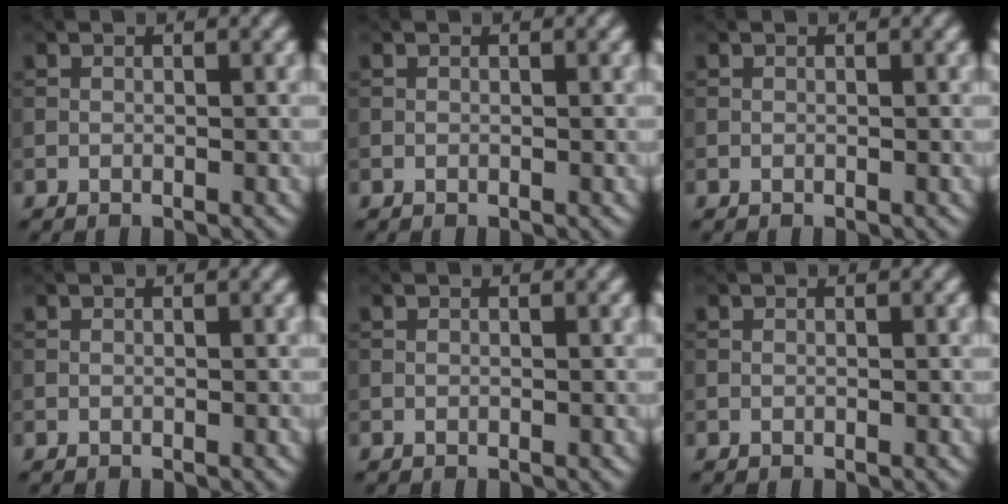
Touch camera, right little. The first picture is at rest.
{"total": 0.0}
{"total": 0.0}
{"total": 0.0}
{"total": 0.0}
{"total": 0.0}